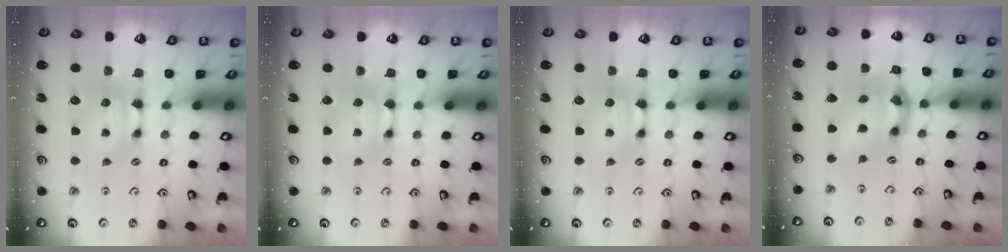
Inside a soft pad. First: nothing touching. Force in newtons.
{"total": 0.0}
{"total": 0.0}
{"total": 6.6, "press": 6.2, "slide": 2.4}